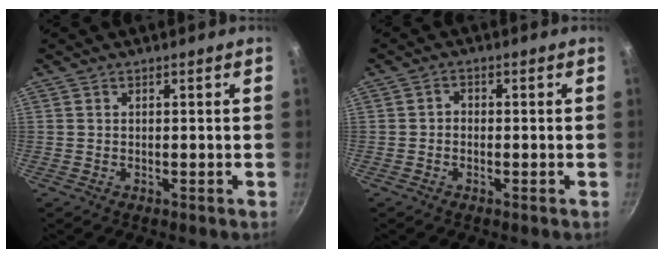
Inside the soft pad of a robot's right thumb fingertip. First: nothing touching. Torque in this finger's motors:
{"motor_torque": [-0.24, -0.14, 0.05, 0.02, -0.03]}